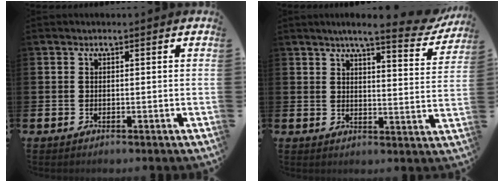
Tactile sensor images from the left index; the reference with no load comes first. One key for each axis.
{"total": 6.2, "fx": 5.4, "fy": 0.7, "fz": 2.9, "tx": -0.054, "ty": -0.032, "tz": 0.087}